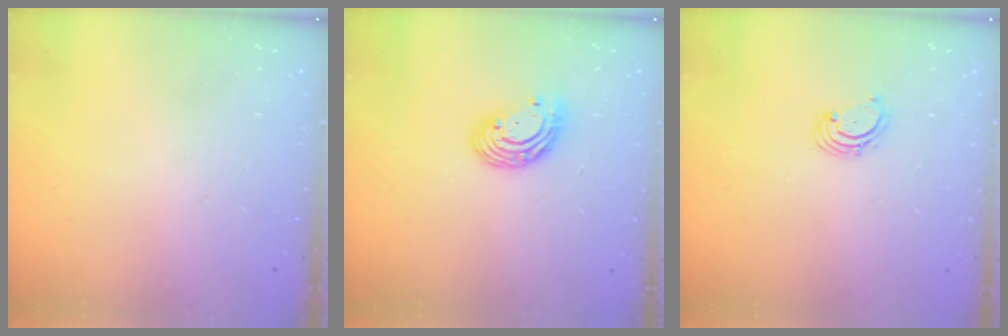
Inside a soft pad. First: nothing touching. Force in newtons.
{"total": 9.3, "press": 9.3, "slide": 1.0}
{"total": 1.6, "press": 1.6, "slide": 0.2}